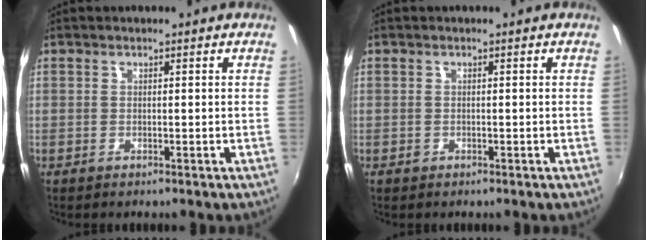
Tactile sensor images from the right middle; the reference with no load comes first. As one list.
[{"total": 0.7, "force": [-0.4, 0.6, 0.1], "torque": [-0.001, -0.003, -0.006]}]